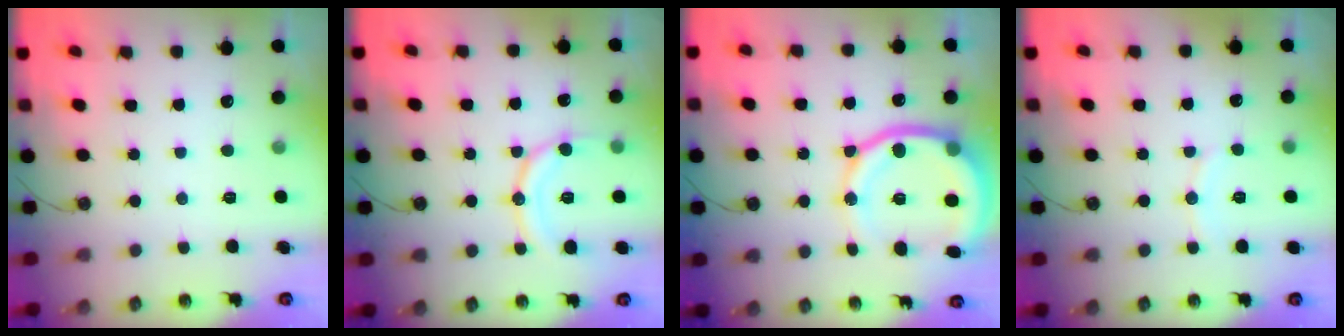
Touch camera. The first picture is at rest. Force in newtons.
{"total": 12.3, "press": 12.2, "slide": 1.2}
{"total": 17.5, "press": 17.4, "slide": 2.1}
{"total": 5.7, "press": 5.7, "slide": 0.6}